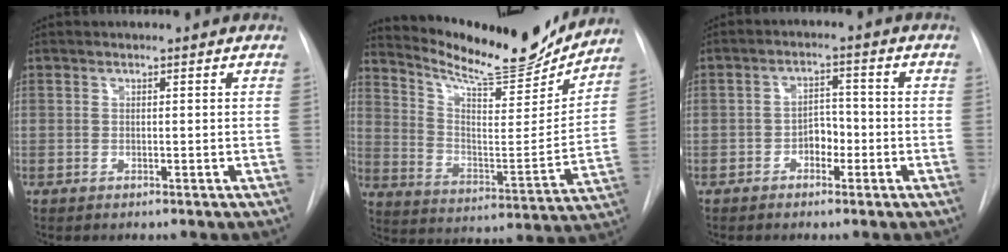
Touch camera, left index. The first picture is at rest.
{"total": 19.4, "force": [17.9, 3.0, 6.9], "torque": [-0.118, -0.044, 0.267]}
{"total": 3.6, "force": [-1.9, 2.2, 2.2], "torque": [-0.029, 0.005, -0.035]}